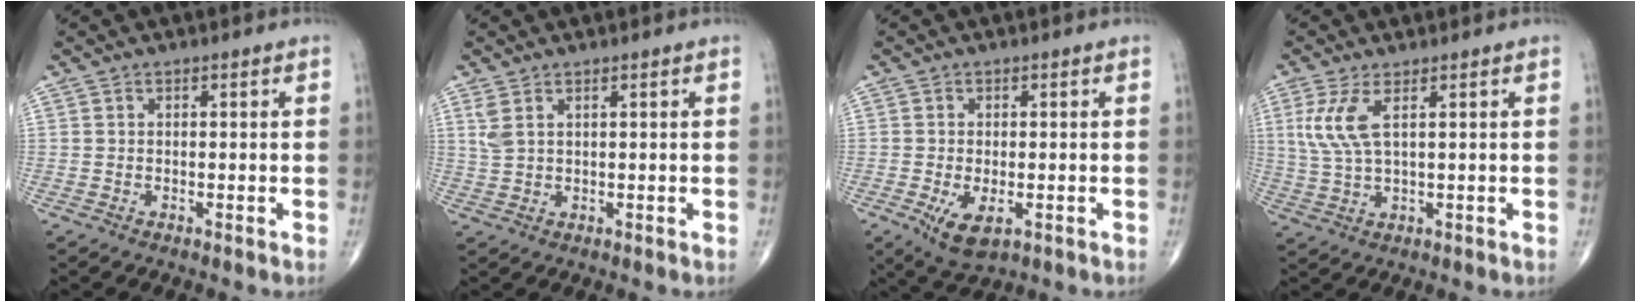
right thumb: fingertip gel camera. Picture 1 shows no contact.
{"total": 2.8, "force": [1.5, 1.0, 2.1], "torque": [-0.052, 0.003, 0.040]}
{"total": 5.8, "force": [-1.8, 2.8, 4.7], "torque": [-0.086, -0.013, -0.024]}
{"total": 6.2, "force": [2.2, 1.9, 5.5], "torque": [-0.140, -0.006, 0.051]}